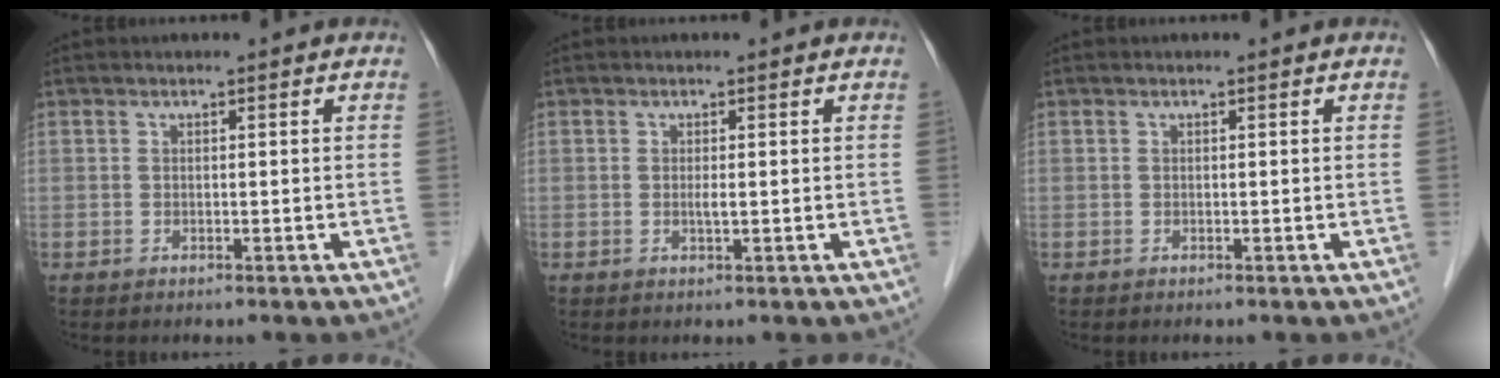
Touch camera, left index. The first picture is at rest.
{"total": 0.9, "force": [0.0, 0.1, 0.9], "torque": [-0.020, -0.003, 0.000]}
{"total": 0.0}